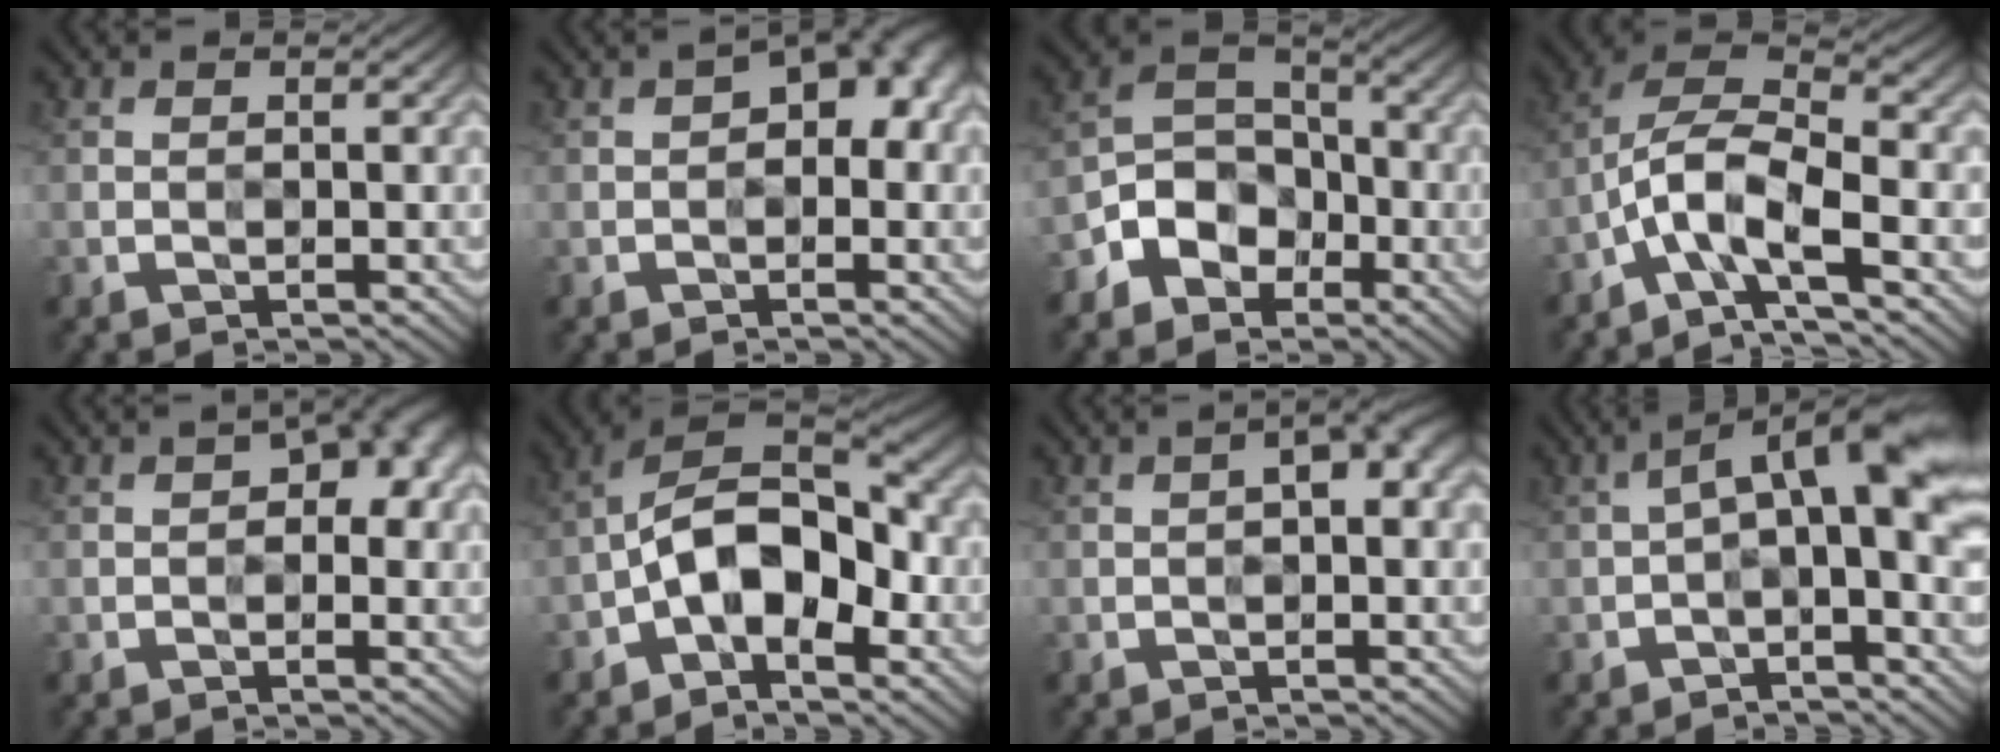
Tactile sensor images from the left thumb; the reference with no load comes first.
{"total": 6.1, "force": [0.7, 3.7, 4.8], "torque": [-0.042, 0.014, 0.000]}
{"total": 7.6, "force": [-4.4, 5.4, 3.2], "torque": [-0.059, 0.000, -0.102]}
{"total": 8.9, "force": [-4.3, 2.9, 7.2], "torque": [-0.137, 0.008, -0.091]}
{"total": 4.8, "force": [0.8, 2.8, 3.8], "torque": [-0.033, 0.010, 0.007]}
{"total": 10.0, "force": [-2.7, 5.5, 7.9], "torque": [-0.134, 0.015, -0.064]}
{"total": 3.1, "force": [0.4, 1.2, 2.9], "torque": [-0.040, 0.007, 0.003]}
{"total": 6.6, "force": [0.5, 1.7, 6.3], "torque": [-0.095, 0.023, -0.002]}